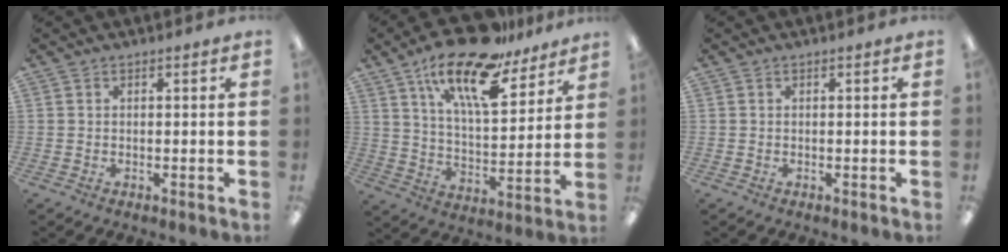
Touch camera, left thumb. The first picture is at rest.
{"total": 20.1, "force": [14.1, 7.3, 12.4], "torque": [-0.207, -0.083, 0.239]}
{"total": 0.0}